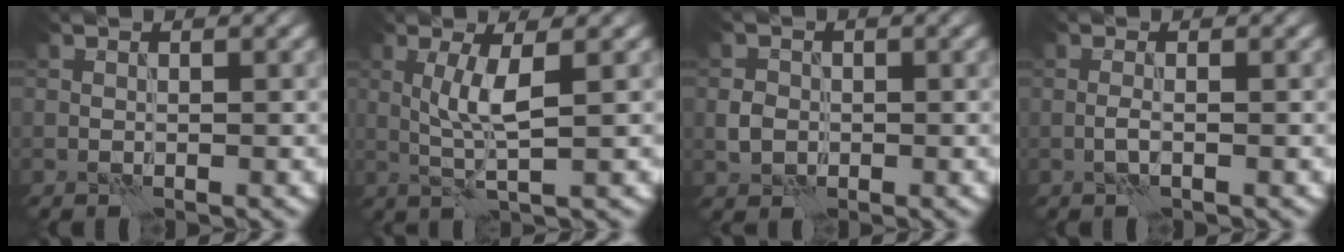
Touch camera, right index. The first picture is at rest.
{"total": 3.4, "force": [0.6, 0.5, 3.3], "torque": [-0.072, 0.004, 0.014]}
{"total": 1.8, "force": [-0.1, 1.6, 0.7], "torque": [-0.010, 0.002, -0.006]}
{"total": 0.8, "force": [-0.2, 0.1, 0.8], "torque": [-0.018, 0.002, -0.006]}